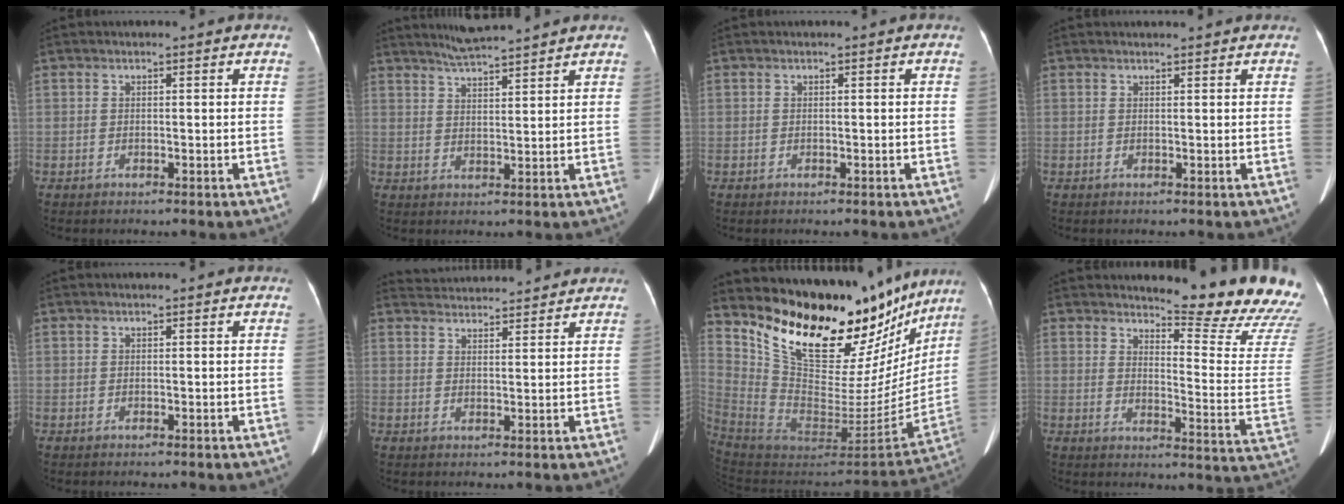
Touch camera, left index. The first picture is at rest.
{"total": 7.2, "force": [6.6, -0.5, 2.8], "torque": [-0.058, 0.017, 0.111]}
{"total": 0.0}
{"total": 4.2, "force": [4.0, 0.3, 1.0], "torque": [-0.012, 0.023, 0.045]}
{"total": 0.6, "force": [0.6, 0.1, 0.1], "torque": [-0.005, 0.002, 0.003]}
{"total": 9.2, "force": [9.0, 0.8, 1.5], "torque": [-0.028, 0.030, 0.126]}
{"total": 28.7, "force": [23.9, 10.9, 11.5], "torque": [-0.190, -0.055, 0.351]}
{"total": 16.4, "force": [15.7, -0.1, 5.0], "torque": [-0.066, -0.130, 0.173]}